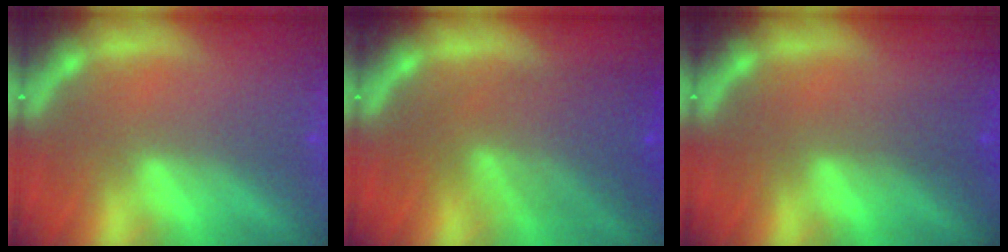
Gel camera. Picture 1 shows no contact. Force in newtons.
{"total": 7.5}
{"total": 1.5}